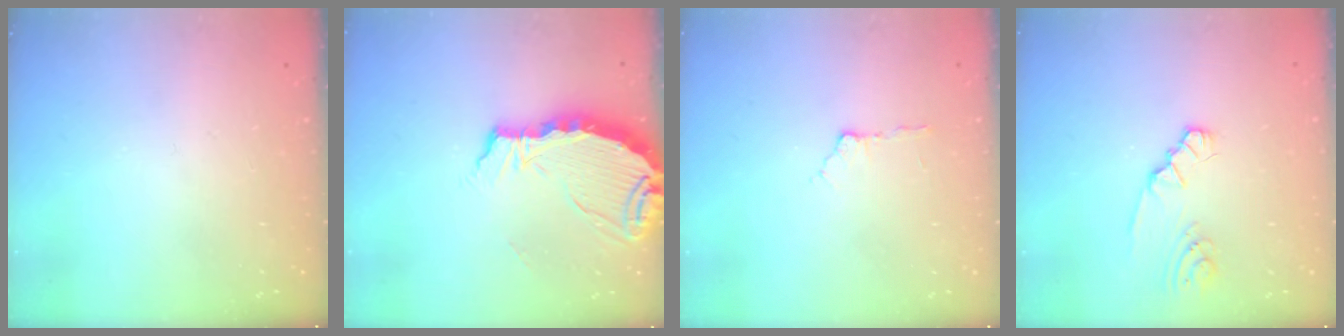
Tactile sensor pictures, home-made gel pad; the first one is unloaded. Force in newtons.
{"total": 8.1, "press": 8.0, "slide": 0.9}
{"total": 4.5, "press": 4.5, "slide": 0.6}
{"total": 2.5, "press": 2.5, "slide": 0.3}